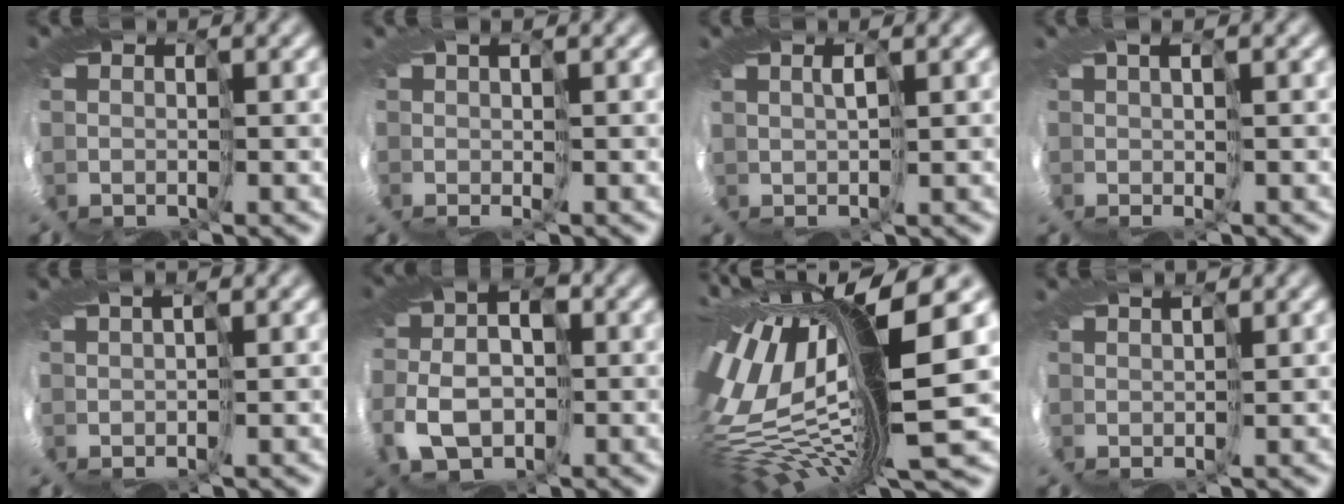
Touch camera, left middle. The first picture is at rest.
{"total": 2.4, "force": [0.3, -2.4, -0.4], "torque": [0.023, 0.006, -0.016]}
{"total": 2.8, "force": [0.7, -2.5, -1.1], "torque": [0.026, 0.013, -0.002]}
{"total": 2.7, "force": [0.1, -2.7, -0.4], "torque": [0.018, 0.004, -0.018]}
{"total": 1.9, "force": [0.1, -1.8, -0.6], "torque": [0.030, 0.010, -0.003]}
{"total": 4.4, "force": [-1.2, 2.6, 3.3], "torque": [-0.086, -0.007, -0.042]}
{"total": 14.4, "force": [2.0, 2.5, 14.1], "torque": [-0.283, -0.014, 0.025]}
{"total": 2.4, "force": [1.4, -1.7, -0.9], "torque": [0.025, 0.019, 0.005]}